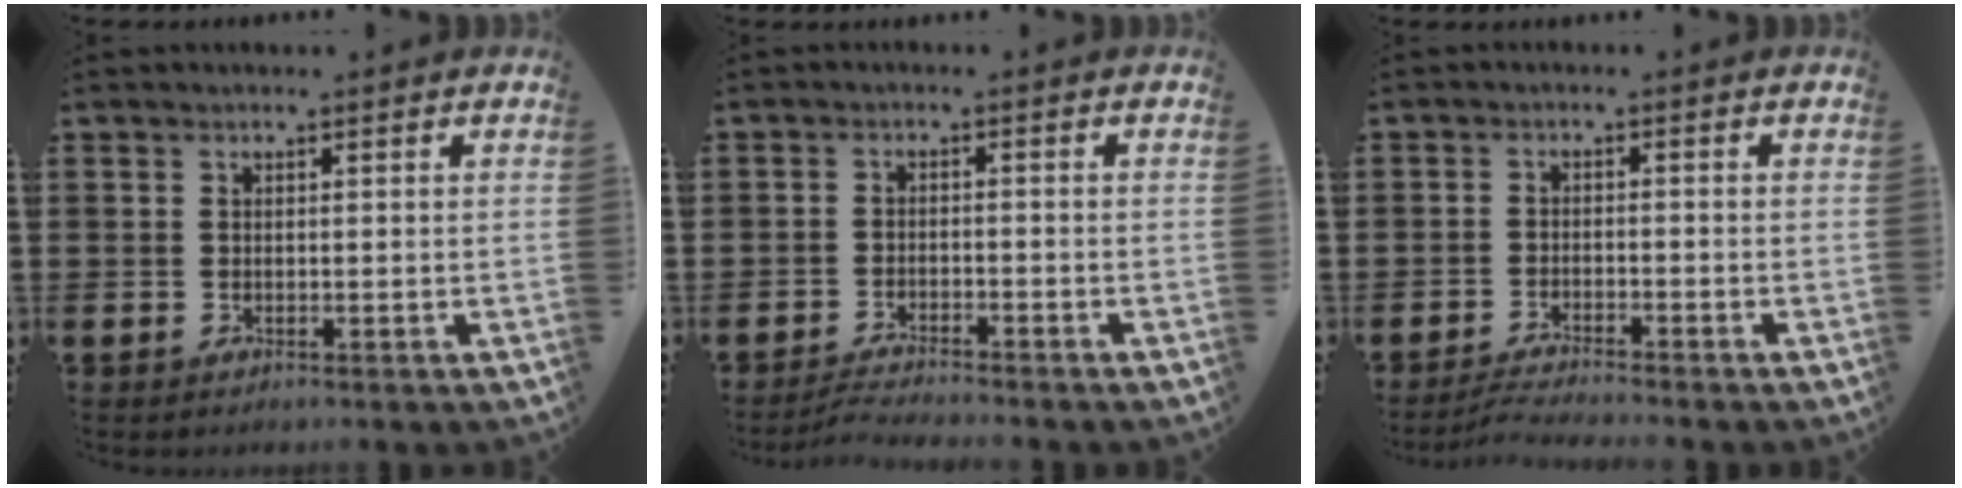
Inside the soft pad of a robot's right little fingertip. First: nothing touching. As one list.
[{"total": 2.1, "force": [-2.1, -0.1, 0.5], "torque": [-0.009, 0.005, -0.042]}, {"total": 2.1, "force": [-2.0, -0.2, 0.7], "torque": [-0.010, 0.004, -0.040]}]